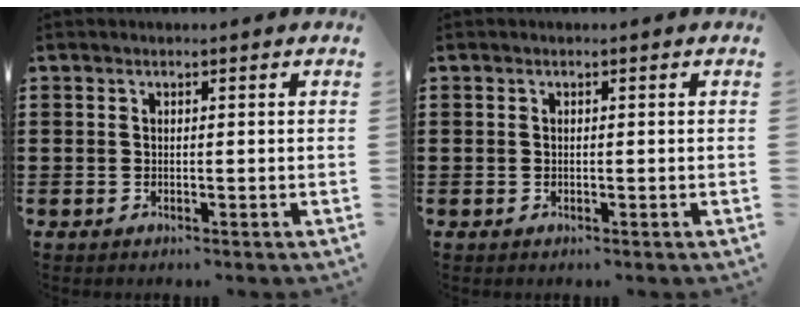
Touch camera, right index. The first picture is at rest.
{"total": 0.0}